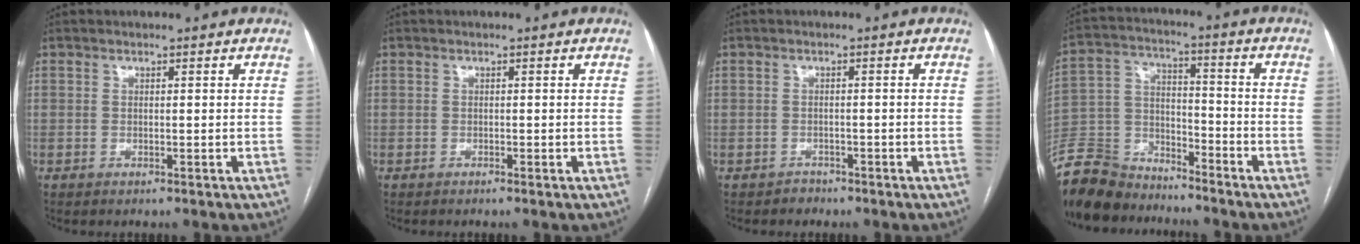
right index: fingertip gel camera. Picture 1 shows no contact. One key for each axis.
{"total": 0.0}
{"total": 1.7, "fx": -1.2, "fy": 1.1, "fz": -0.4, "tx": 0.001, "ty": 0.005, "tz": -0.023}
{"total": 11.9, "fx": -10.9, "fy": 4.2, "fz": 2.1, "tx": -0.052, "ty": 0.014, "tz": -0.211}